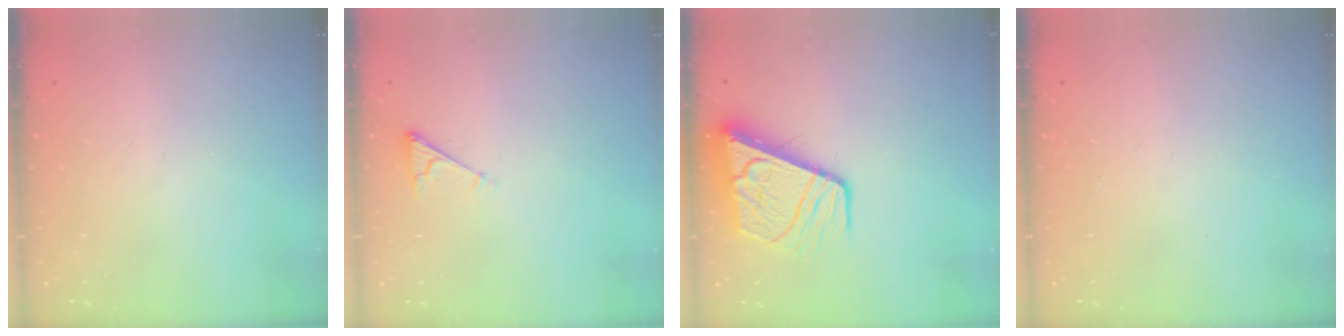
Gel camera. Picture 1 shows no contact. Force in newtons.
{"total": 2.8, "press": 2.7, "slide": 0.4}
{"total": 11.8, "press": 11.8, "slide": 1.4}
{"total": 0.0}